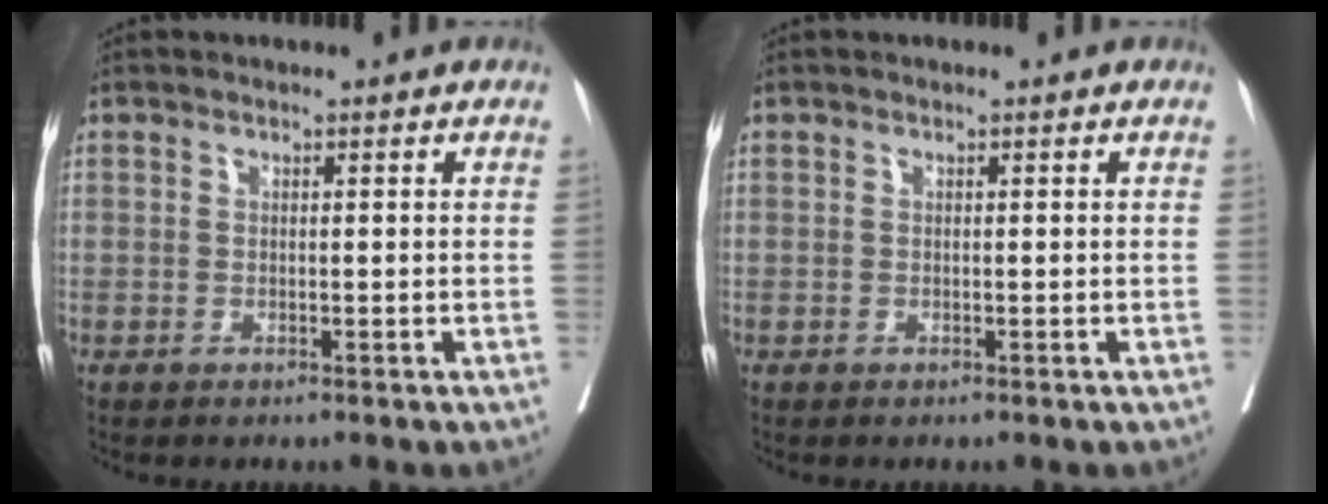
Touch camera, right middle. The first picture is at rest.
{"total": 0.0}